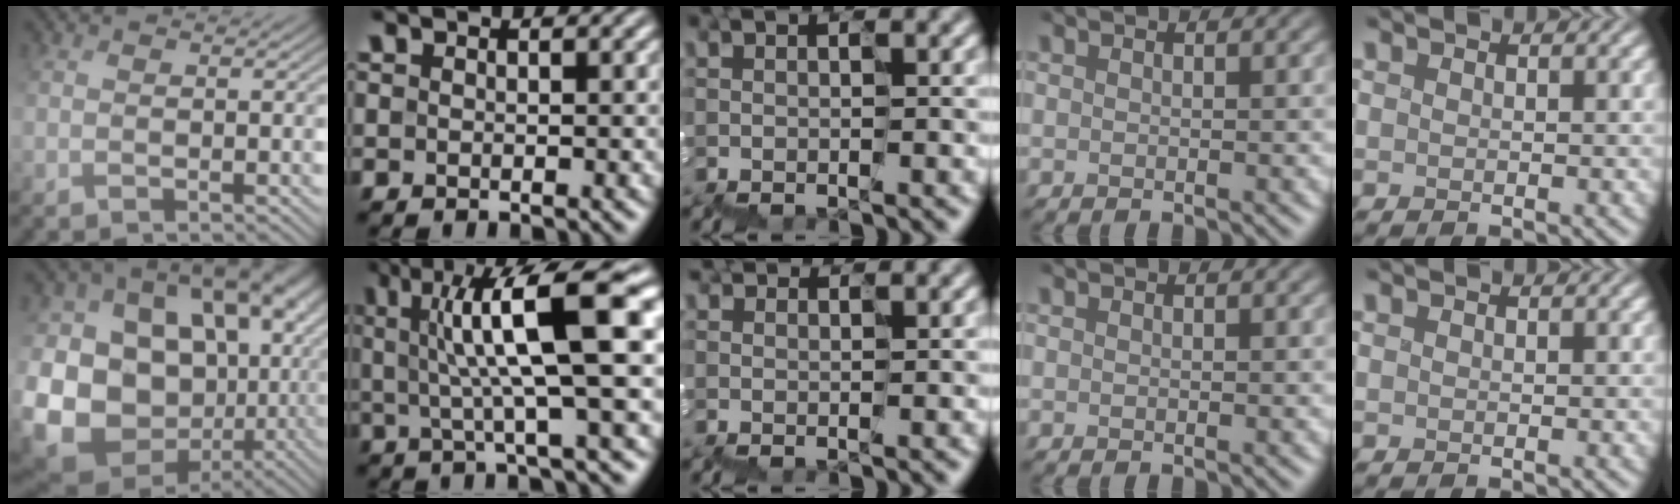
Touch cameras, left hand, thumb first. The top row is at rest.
{"thumb": {"total": 21.6, "force": [0.1, 18.5, 11.2], "torque": [-0.230, -0.007, 0.002]}, "index": {"total": 10.9, "force": [2.4, 2.2, 10.4], "torque": [-0.154, 0.007, 0.038]}, "middle": {"total": 1.0, "force": [1.0, 0.3, 0.0], "torque": [0.001, 0.011, 0.015]}}